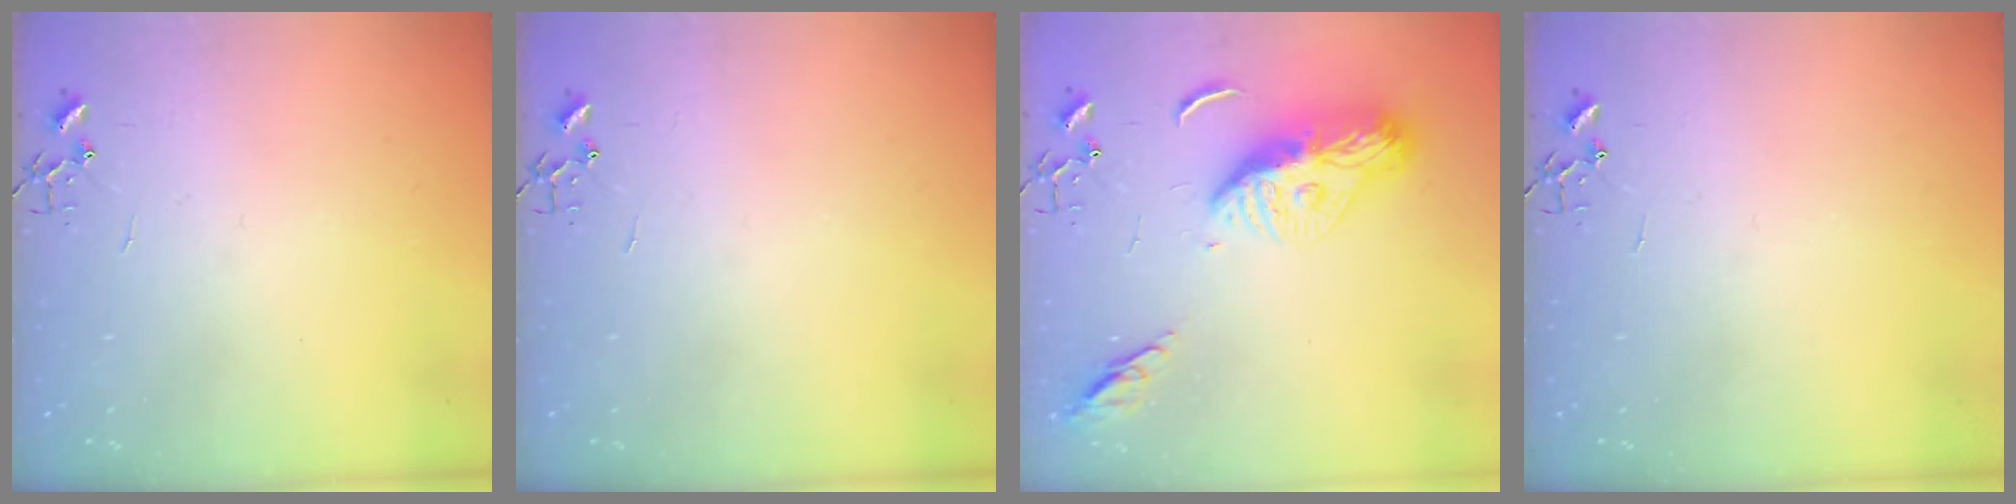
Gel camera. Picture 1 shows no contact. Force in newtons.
{"total": 0.0}
{"total": 13.6, "press": 13.6, "slide": 1.3}
{"total": 0.0}